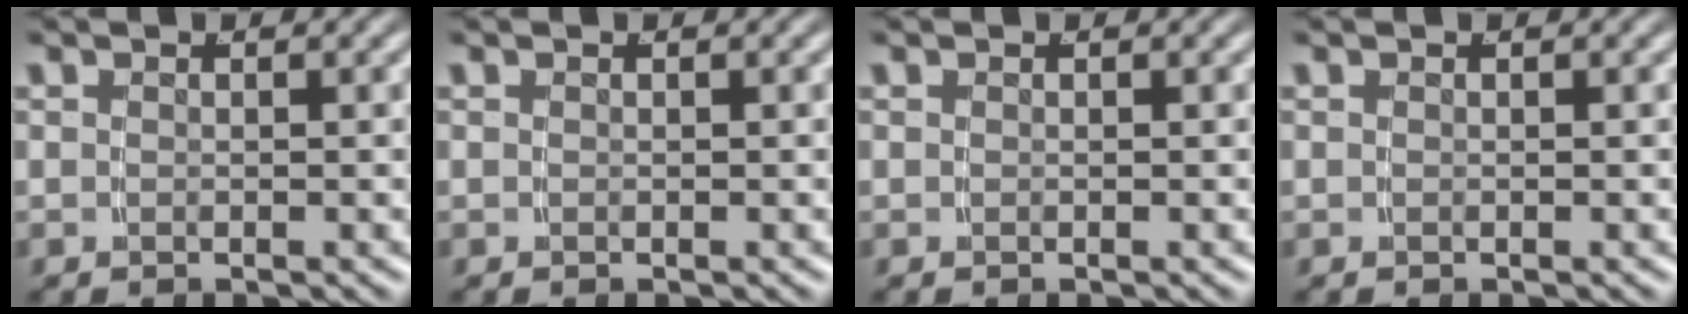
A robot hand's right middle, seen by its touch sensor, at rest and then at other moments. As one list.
[{"total": 0.0}, {"total": 0.0}, {"total": 0.0}]